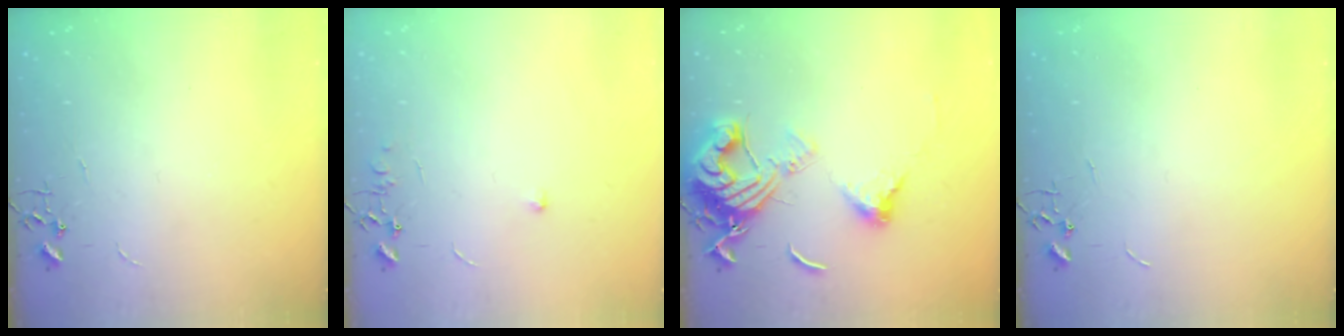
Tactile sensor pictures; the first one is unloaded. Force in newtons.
{"total": 6.2, "press": 6.2, "slide": 0.8}
{"total": 15.7, "press": 15.6, "slide": 1.7}
{"total": 0.0}